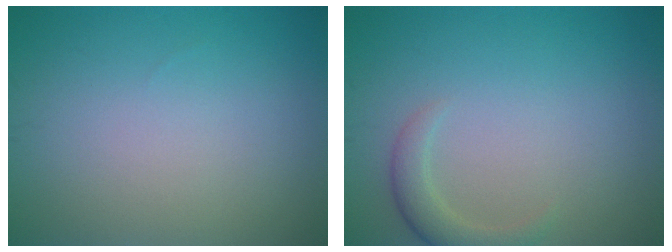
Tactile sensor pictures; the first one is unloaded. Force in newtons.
{"total": 2.2, "press": 2.2, "slide": 0.2}